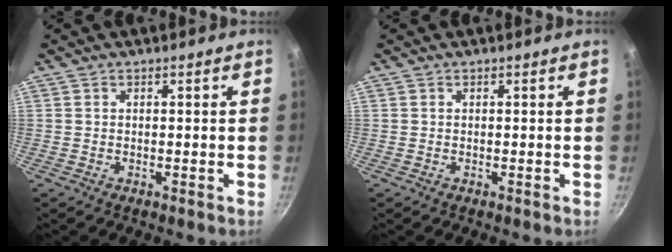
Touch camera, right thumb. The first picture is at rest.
{"total": 0.0}